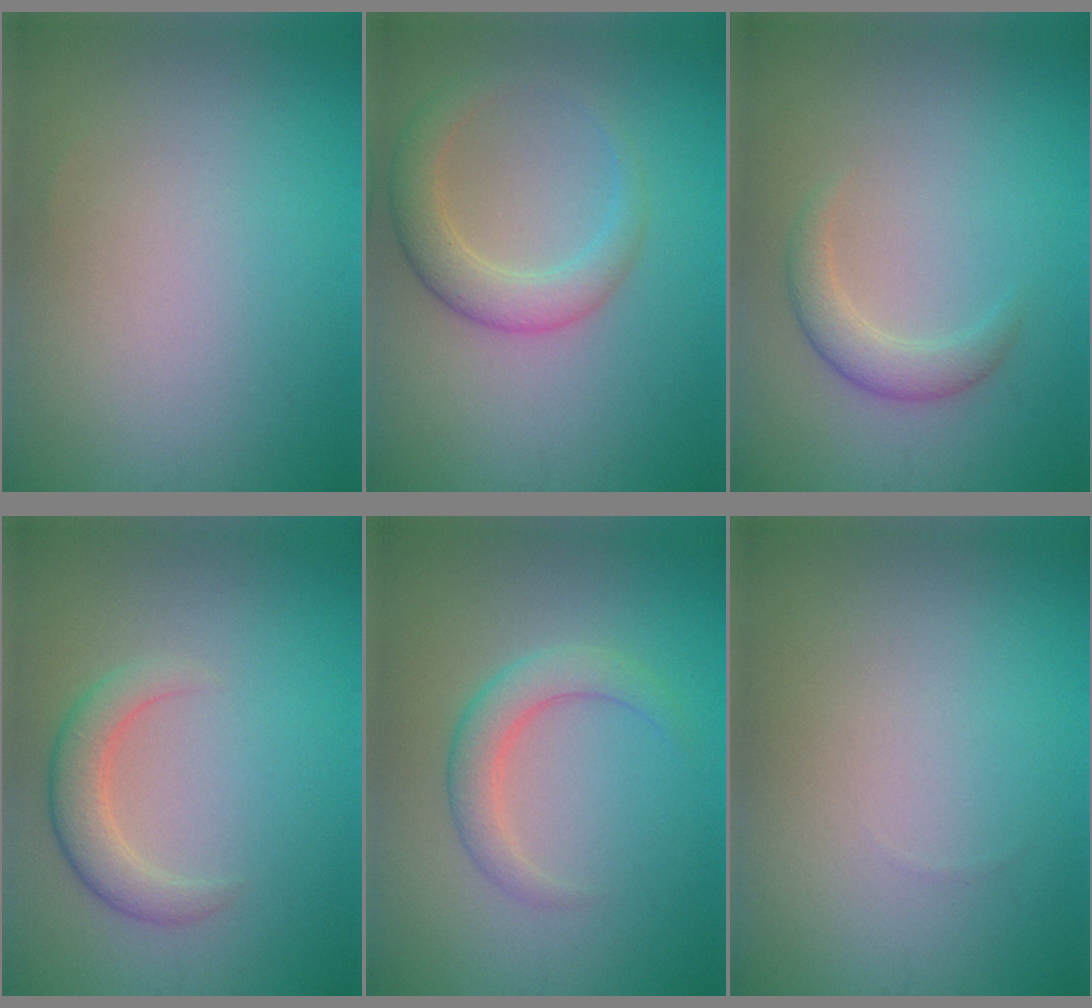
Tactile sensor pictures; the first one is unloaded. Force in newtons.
{"total": 3.5, "press": 3.5, "slide": 0.2}
{"total": 2.2, "press": 2.2, "slide": 0.1}
{"total": 2.9, "press": 2.9, "slide": 0.2}
{"total": 2.8, "press": 2.8, "slide": 0.1}
{"total": 0.0}